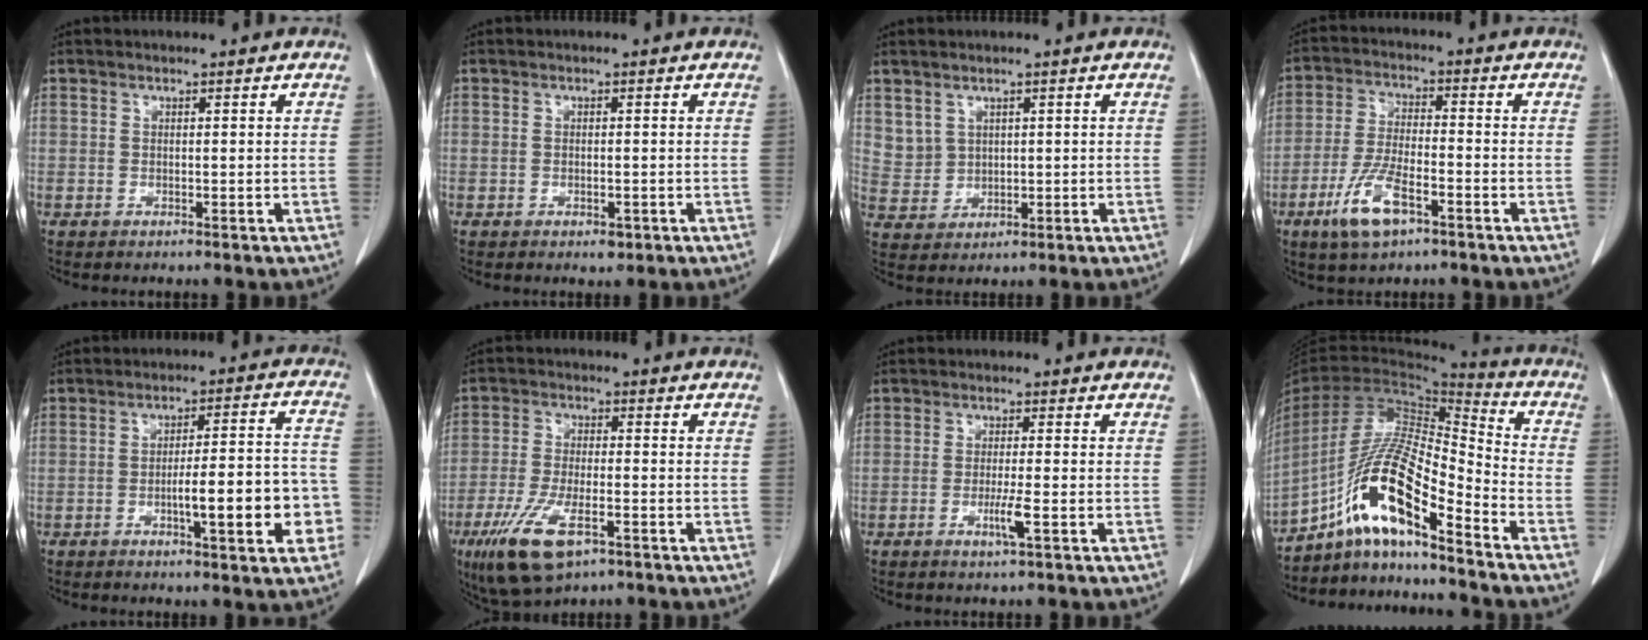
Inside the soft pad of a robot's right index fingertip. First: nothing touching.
{"total": 1.7, "force": [-0.6, 1.0, 1.2], "torque": [-0.014, 0.002, 0.003]}
{"total": 4.1, "force": [2.1, 3.5, 0.5], "torque": [-0.007, 0.007, 0.055]}
{"total": 8.8, "force": [-4.8, 2.6, 6.9], "torque": [-0.145, -0.008, -0.088]}
{"total": 12.1, "force": [-3.7, 2.1, 11.4], "torque": [-0.151, 0.024, -0.047]}
{"total": 10.7, "force": [-5.7, 3.6, 8.3], "torque": [-0.167, -0.019, -0.095]}
{"total": 2.9, "force": [-1.1, -0.3, 2.7], "torque": [-0.049, -0.005, -0.019]}
{"total": 15.0, "force": [-9.8, 1.9, 11.2], "torque": [-0.213, 0.010, -0.178]}